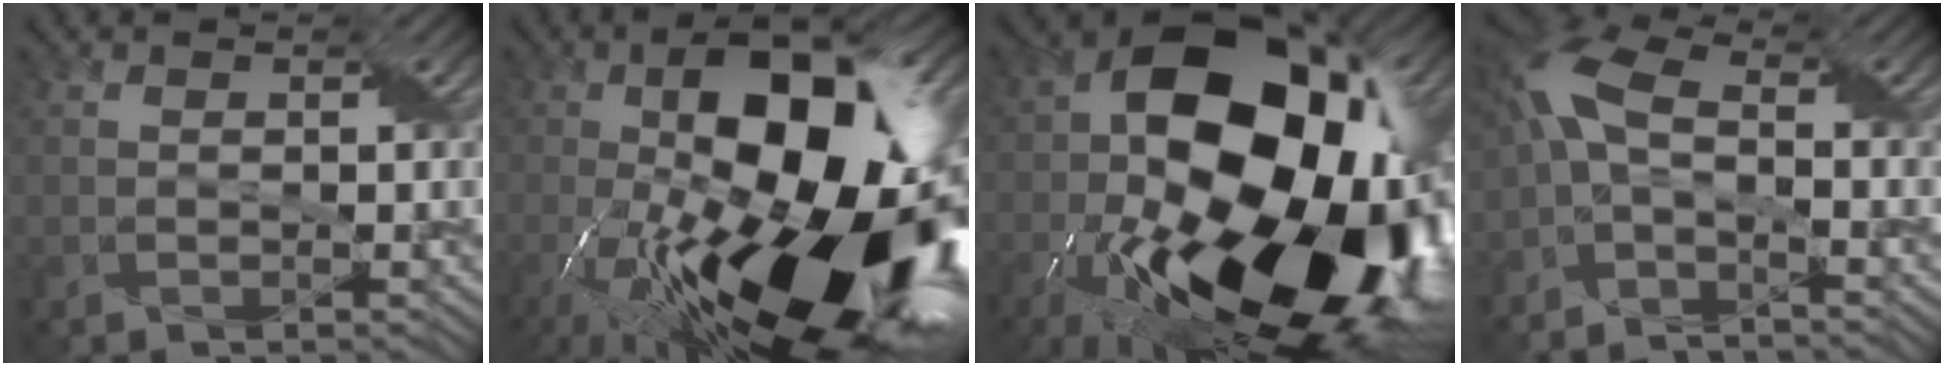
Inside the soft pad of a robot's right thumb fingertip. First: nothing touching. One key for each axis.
{"total": 21.7, "fx": -5.1, "fy": 9.4, "fz": 18.9, "tx": -0.329, "ty": -0.016, "tz": -0.078}
{"total": 22.6, "fx": -4.1, "fy": 13.1, "fz": 17.9, "tx": -0.361, "ty": -0.038, "tz": -0.058}
{"total": 6.1, "fx": -2.7, "fy": 2.3, "fz": 5.0, "tx": -0.126, "ty": 0.013, "tz": -0.073}